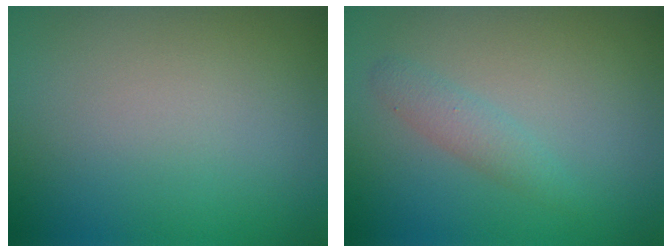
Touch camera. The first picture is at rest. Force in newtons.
{"total": 1.6, "press": 1.6, "slide": 0.1}